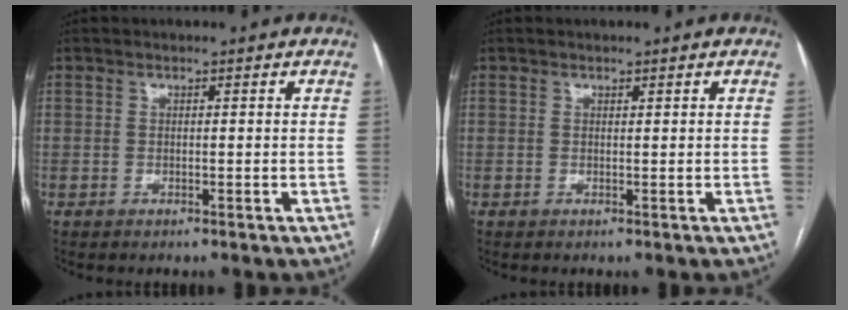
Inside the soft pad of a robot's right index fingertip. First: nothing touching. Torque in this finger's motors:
{"motor_torque": [0.15, 0.08, 0.05, -0.01]}